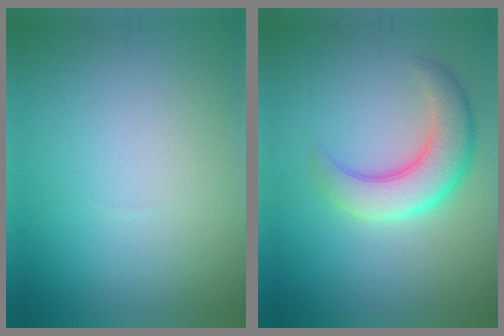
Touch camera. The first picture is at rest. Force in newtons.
{"total": 5.5, "press": 5.5, "slide": 0.3}